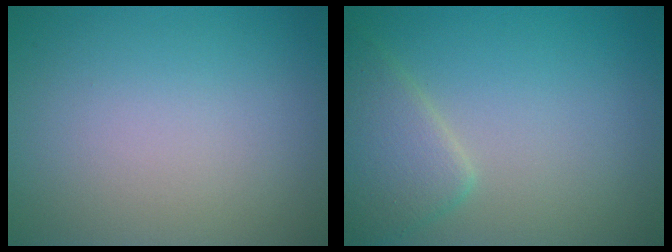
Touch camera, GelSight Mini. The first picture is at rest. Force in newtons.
{"total": 3.6, "press": 3.6, "slide": 0.1}